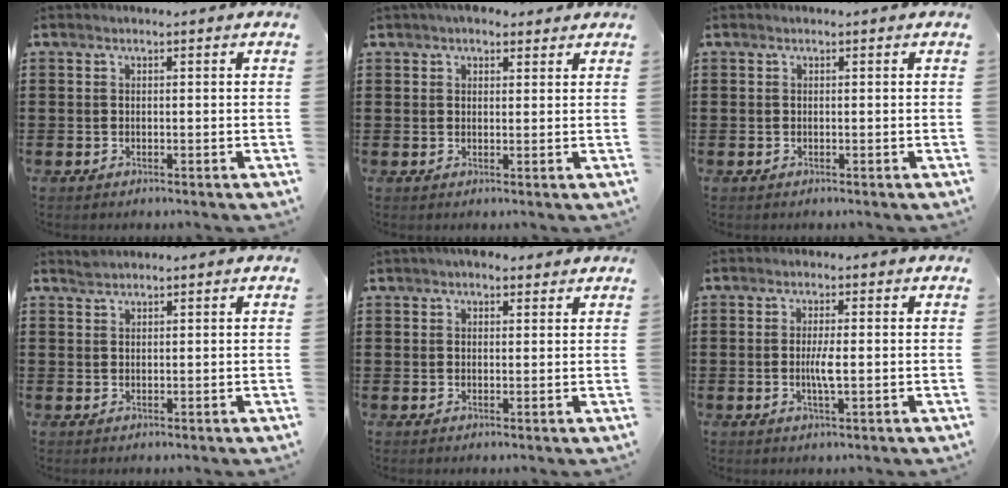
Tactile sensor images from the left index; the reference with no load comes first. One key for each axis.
{"total": 3.3, "fx": 2.7, "fy": 1.4, "fz": 1.2, "tx": -0.031, "ty": 0.003, "tz": 0.051}
{"total": 0.0}
{"total": 1.1, "fx": 1.1, "fy": 0.1, "fz": 0.1, "tx": -0.004, "ty": -0.001, "tz": 0.022}
{"total": 2.8, "fx": 2.2, "fy": 1.3, "fz": 1.0, "tx": -0.026, "ty": 0.005, "tz": 0.041}
{"total": 3.1, "fx": -0.3, "fy": 0.4, "fz": 3.1, "tx": -0.064, "ty": -0.005, "tz": -0.009}